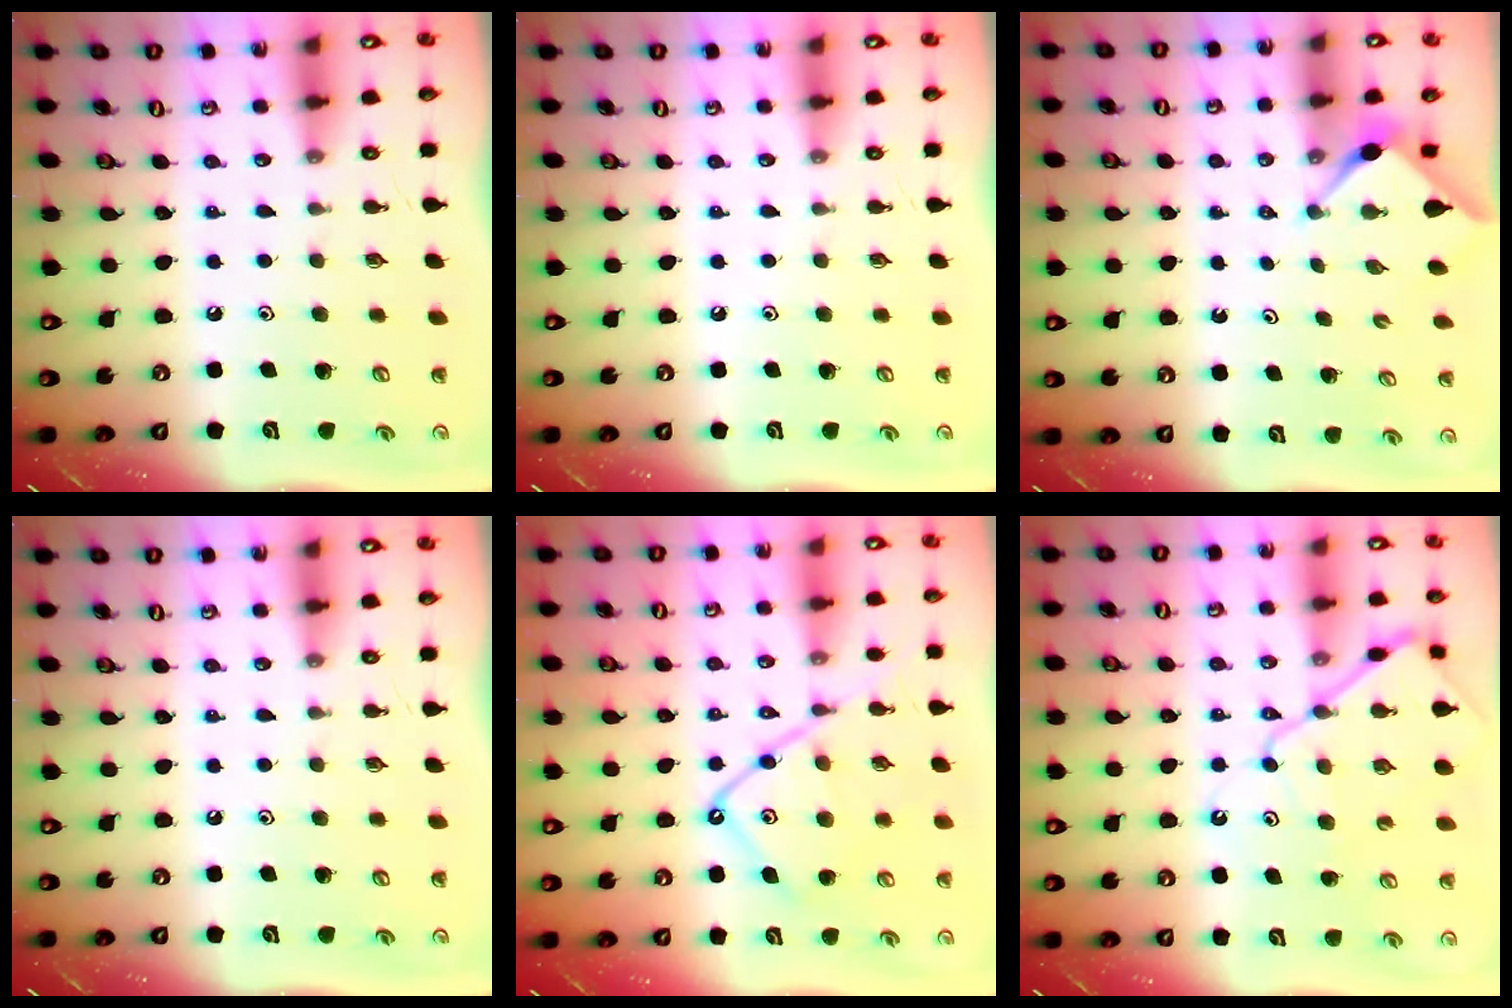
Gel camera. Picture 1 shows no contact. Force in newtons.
{"total": 0.0}
{"total": 2.9, "press": 2.9, "slide": 0.2}
{"total": 0.0}
{"total": 13.5, "press": 13.5, "slide": 1.3}
{"total": 12.4, "press": 12.3, "slide": 1.2}